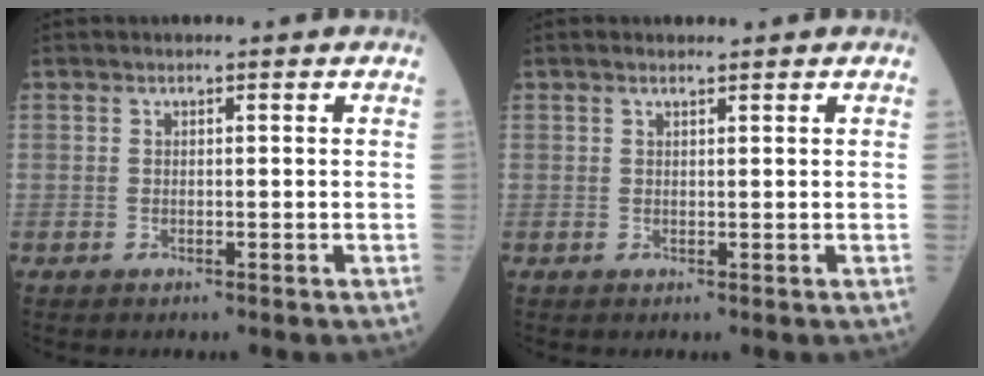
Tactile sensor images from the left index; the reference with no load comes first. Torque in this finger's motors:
{"motor_torque": [1.06, -1.08, 0.12, 0.01]}